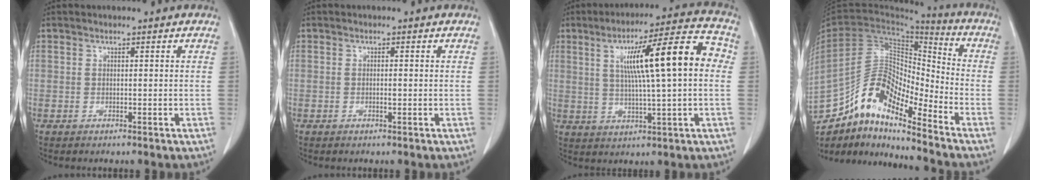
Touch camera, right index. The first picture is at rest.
{"total": 0.8, "force": [-0.2, 0.1, 0.7], "torque": [-0.014, 0.000, -0.002]}
{"total": 15.0, "force": [2.6, 1.3, 14.7], "torque": [-0.226, 0.030, 0.040]}
{"total": 13.1, "force": [-10.4, 3.4, 7.3], "torque": [-0.135, 0.046, -0.186]}